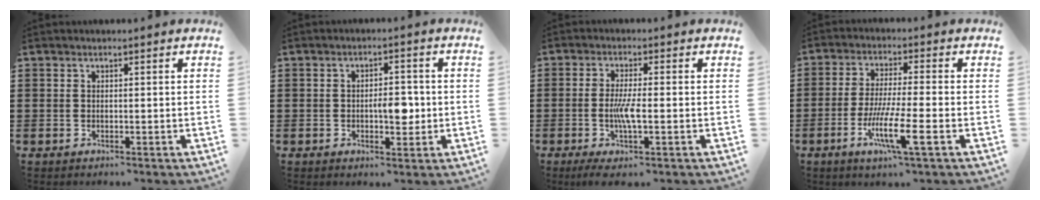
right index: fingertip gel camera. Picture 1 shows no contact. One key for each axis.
{"total": 4.2, "fx": -0.5, "fy": 1.8, "fz": 3.7, "tx": -0.052, "ty": -0.003, "tz": -0.014}
{"total": 4.8, "fx": -0.9, "fy": 0.6, "fz": 4.7, "tx": -0.097, "ty": -0.008, "tz": -0.023}
{"total": 8.8, "fx": -3.5, "fy": 0.8, "fz": 8.0, "tx": -0.157, "ty": -0.012, "tz": -0.067}